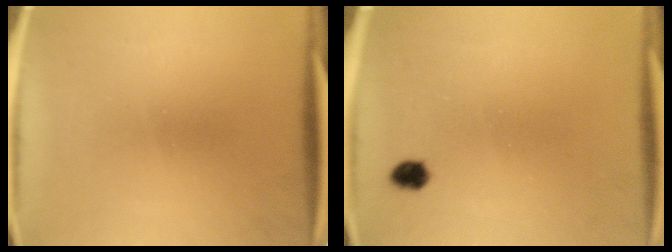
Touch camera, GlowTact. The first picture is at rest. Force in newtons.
{"total": 2.1}